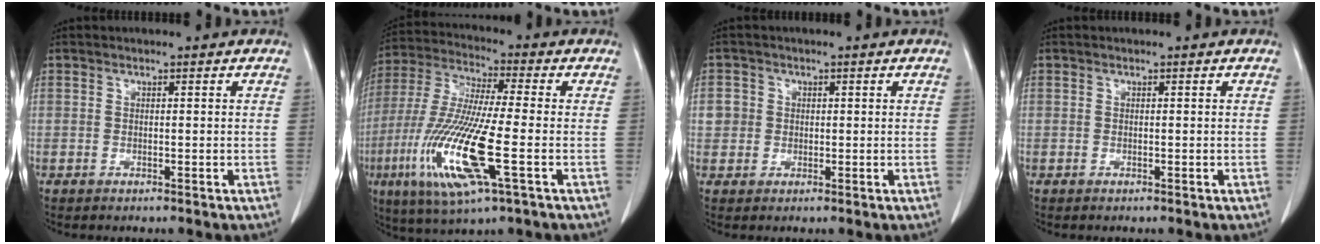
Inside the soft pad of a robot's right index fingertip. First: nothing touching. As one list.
[{"total": 17.3, "force": [-5.1, 2.1, 16.4], "torque": [-0.355, -0.026, -0.092]}, {"total": 3.7, "force": [0.3, 3.6, 0.8], "torque": [-0.011, 0.014, 0.009]}, {"total": 0.0}]